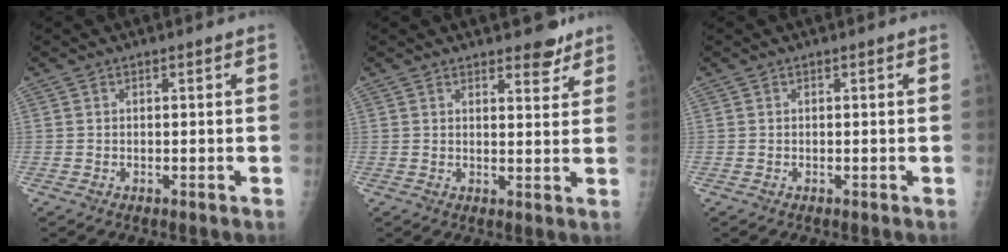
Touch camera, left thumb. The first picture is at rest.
{"total": 4.3, "force": [3.5, 1.8, 1.9], "torque": [-0.003, -0.023, 0.048]}
{"total": 0.0}